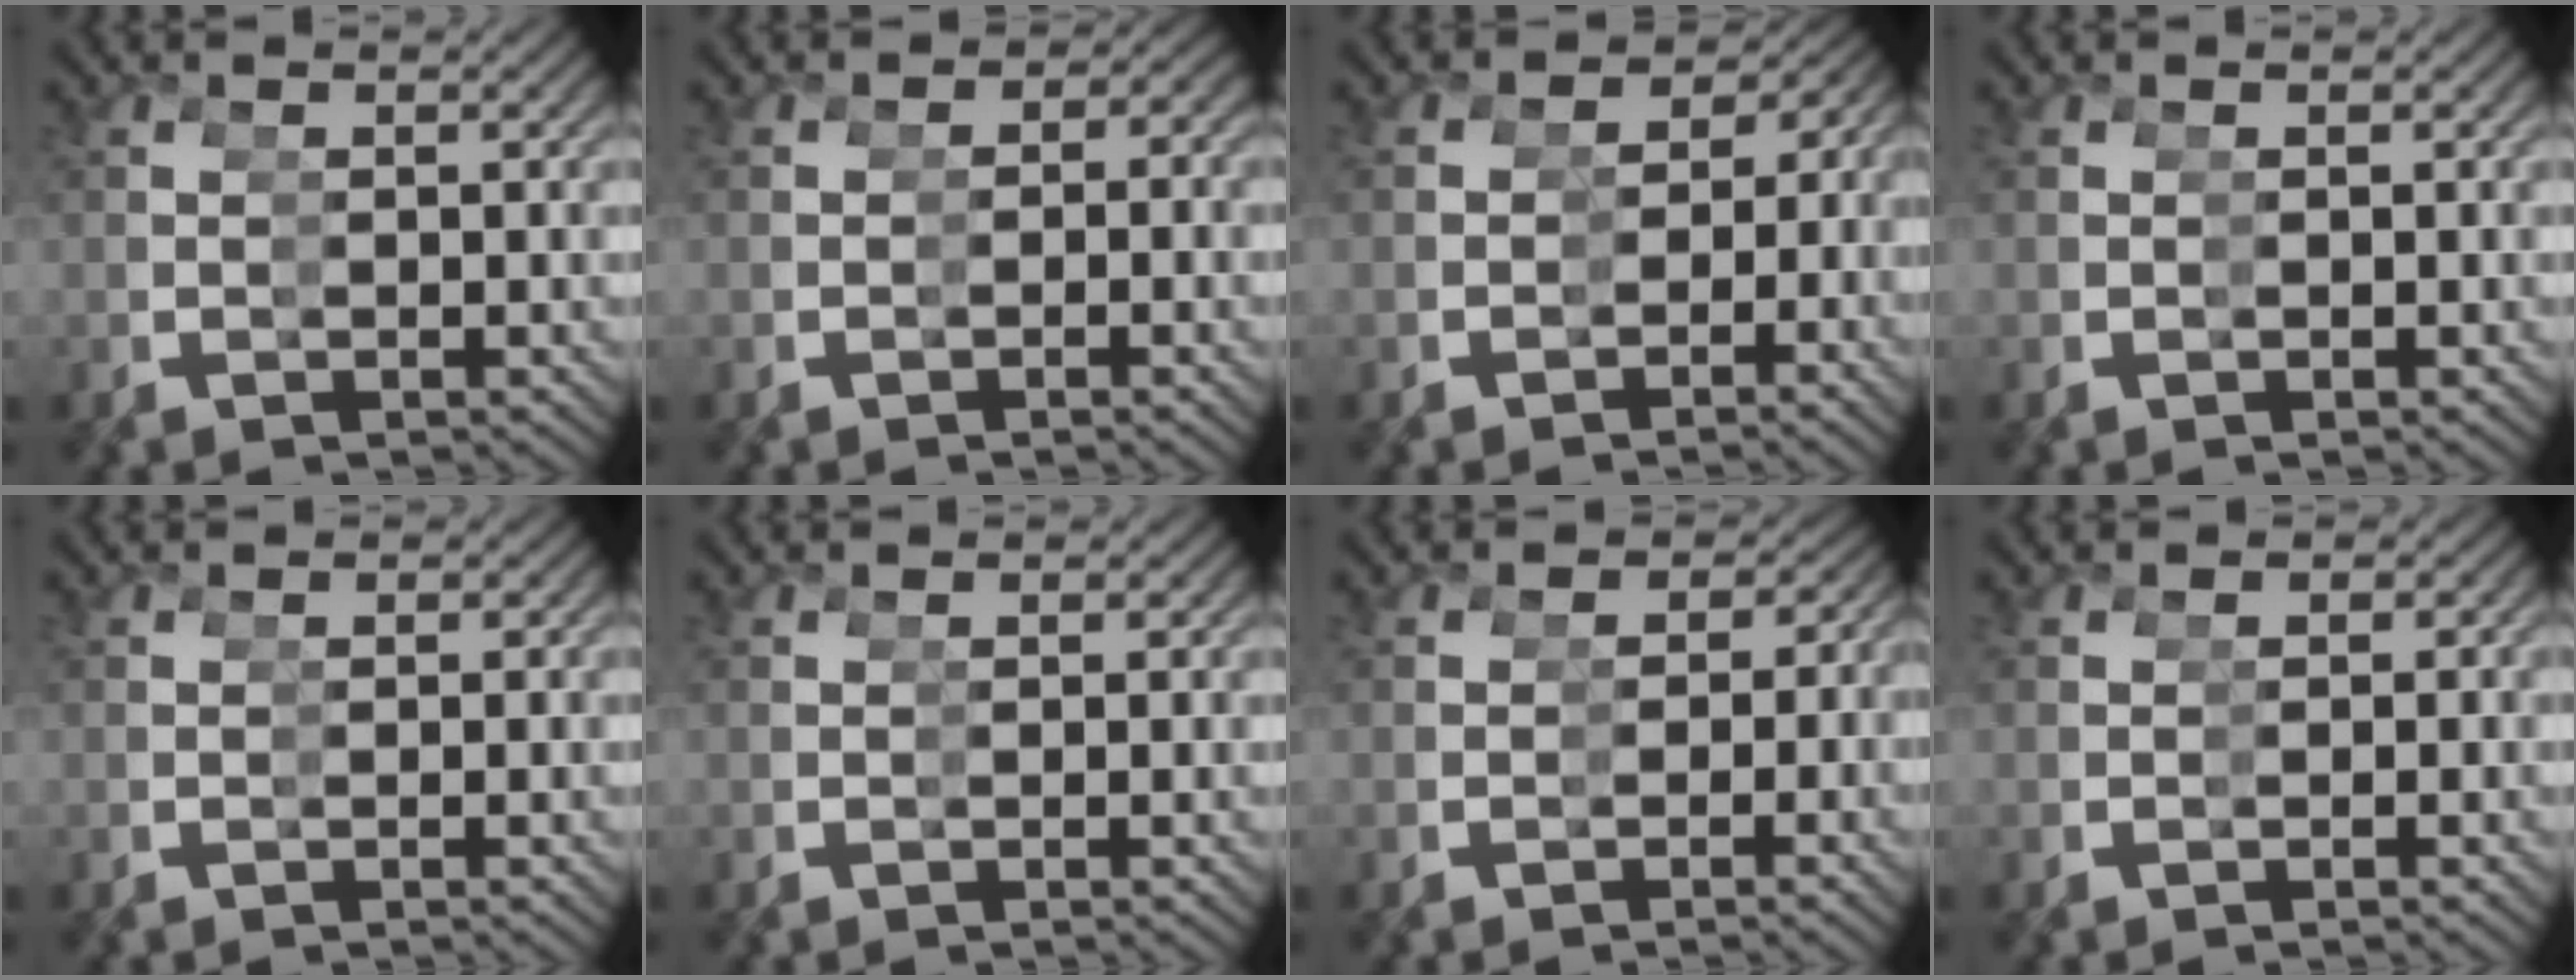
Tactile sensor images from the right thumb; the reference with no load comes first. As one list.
[{"total": 1.9, "force": [-0.6, 1.8, 0.4], "torque": [-0.011, -0.002, -0.009]}, {"total": 5.2, "force": [-0.7, 4.6, 2.4], "torque": [-0.029, 0.006, -0.016]}, {"total": 0.0}, {"total": 0.8, "force": [-0.3, 0.7, -0.3], "torque": [0.002, -0.003, -0.004]}, {"total": 0.6, "force": [-0.2, 0.4, -0.4], "torque": [0.005, -0.003, -0.002]}, {"total": 4.2, "force": [-0.5, 3.9, 1.5], "torque": [-0.019, 0.000, -0.012]}, {"total": 1.2, "force": [-0.4, 1.0, -0.4], "torque": [0.002, -0.004, -0.005]}]